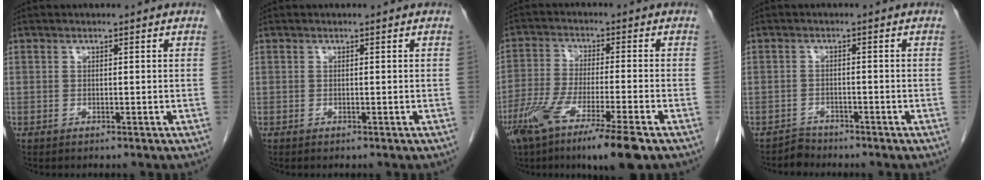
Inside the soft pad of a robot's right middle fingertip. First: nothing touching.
{"total": 0.0}
{"total": 14.0, "force": [-8.4, 0.9, 11.1], "torque": [-0.197, -0.042, -0.145]}
{"total": 2.0, "force": [-1.7, 0.5, -0.8], "torque": [0.015, -0.002, -0.033]}